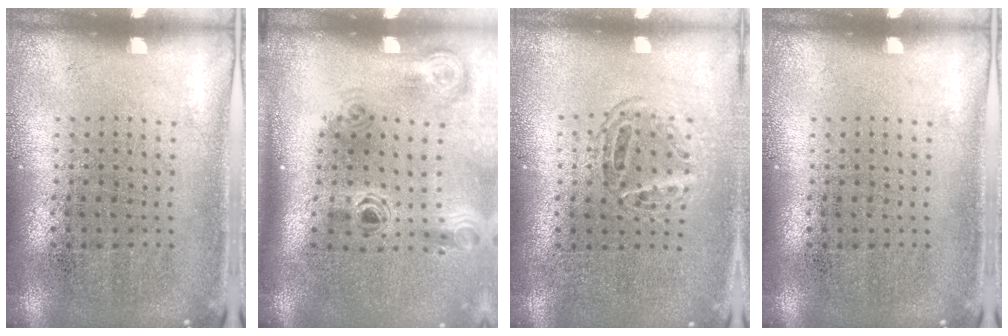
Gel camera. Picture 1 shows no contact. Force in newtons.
{"total": 1.6, "press": 1.3, "slide": 1.0}
{"total": 1.4, "press": 1.1, "slide": 0.8}
{"total": 0.0}